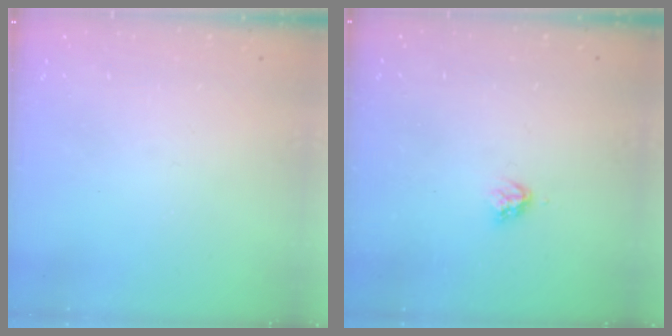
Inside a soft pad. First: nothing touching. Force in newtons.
{"total": 3.3, "press": 3.3, "slide": 0.3}